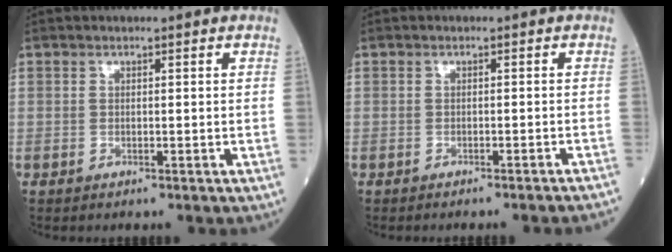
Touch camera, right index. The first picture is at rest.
{"total": 6.2, "force": [-5.7, -1.2, 2.0], "torque": [-0.008, -0.017, -0.067]}